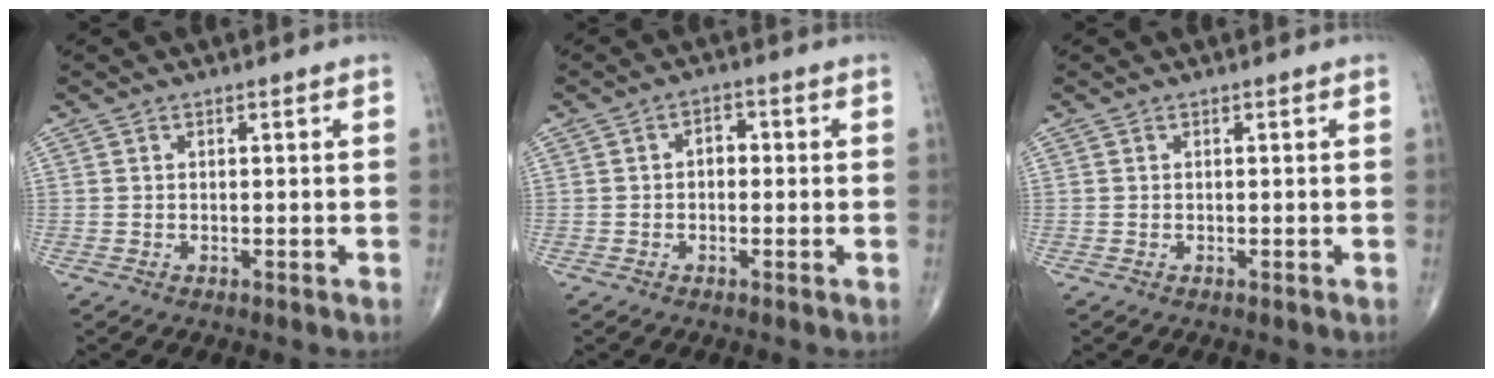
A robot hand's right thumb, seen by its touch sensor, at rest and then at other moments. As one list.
[{"total": 2.7, "force": [-0.2, 1.9, 1.9], "torque": [-0.016, 0.012, -0.010]}, {"total": 0.0}]